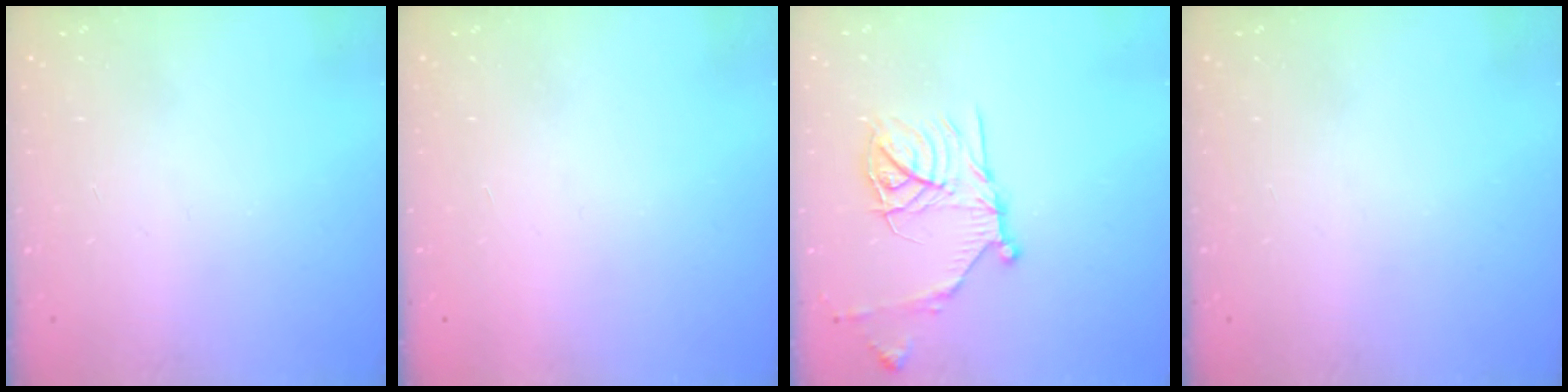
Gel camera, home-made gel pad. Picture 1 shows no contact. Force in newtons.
{"total": 1.5, "press": 1.5, "slide": 0.1}
{"total": 17.1, "press": 17.1, "slide": 1.1}
{"total": 0.0}